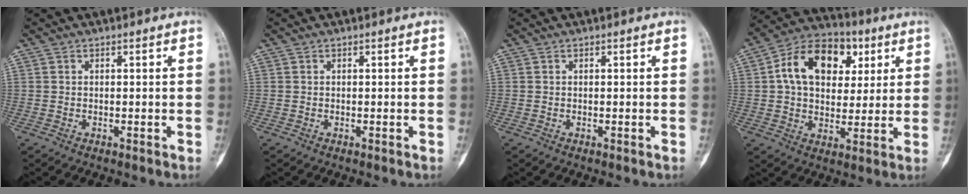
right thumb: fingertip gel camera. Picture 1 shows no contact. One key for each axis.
{"total": 0.0}
{"total": 0.0}
{"total": 16.8, "fx": 4.8, "fy": 11.6, "fz": 11.1, "tx": -0.153, "ty": 0.009, "tz": 0.073}